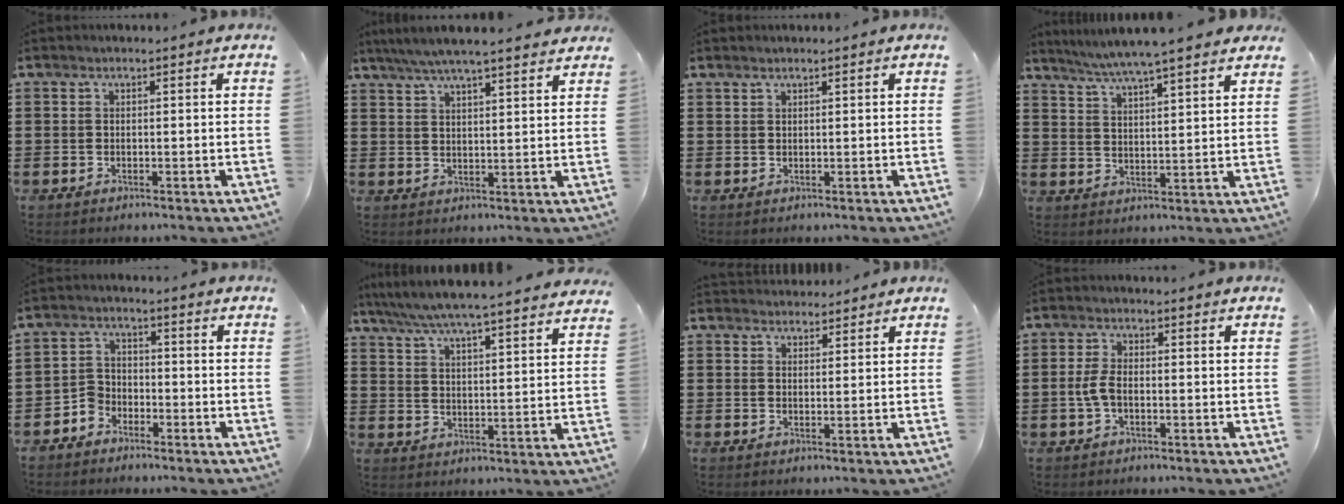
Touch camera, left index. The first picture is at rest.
{"total": 4.9, "force": [4.4, 0.1, 2.2], "torque": [-0.056, -0.016, 0.076]}
{"total": 0.9, "force": [0.8, 0.1, 0.2], "torque": [-0.007, -0.001, 0.017]}
{"total": 5.3, "force": [4.9, -0.6, 2.1], "torque": [-0.058, -0.023, 0.084]}
{"total": 3.3, "force": [-2.8, 1.8, 0.3], "torque": [-0.016, 0.007, -0.059]}
{"total": 5.9, "force": [5.6, -0.6, 1.9], "torque": [-0.062, -0.040, 0.094]}
{"total": 2.4, "force": [2.3, 0.6, -0.2], "torque": [0.007, -0.004, 0.043]}
{"total": 3.3, "force": [-0.7, 1.5, 2.9], "torque": [-0.076, -0.002, -0.019]}